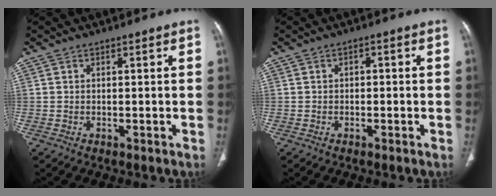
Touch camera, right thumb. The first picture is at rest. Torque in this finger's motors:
{"motor_torque": [-0.34, -0.34, -0.21, 0.25, 0.02]}